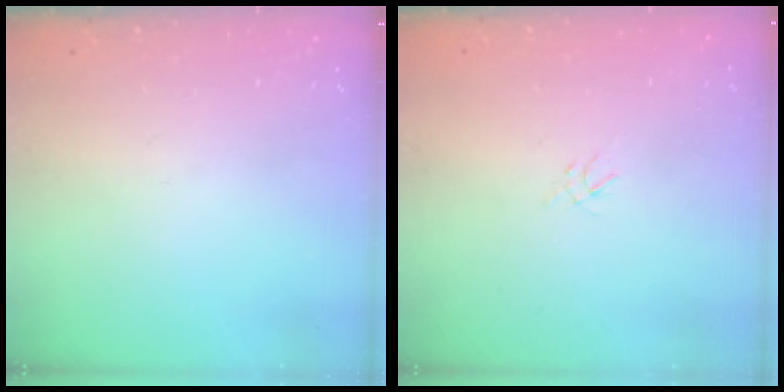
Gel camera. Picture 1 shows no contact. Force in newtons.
{"total": 1.2, "press": 1.1, "slide": 0.5}